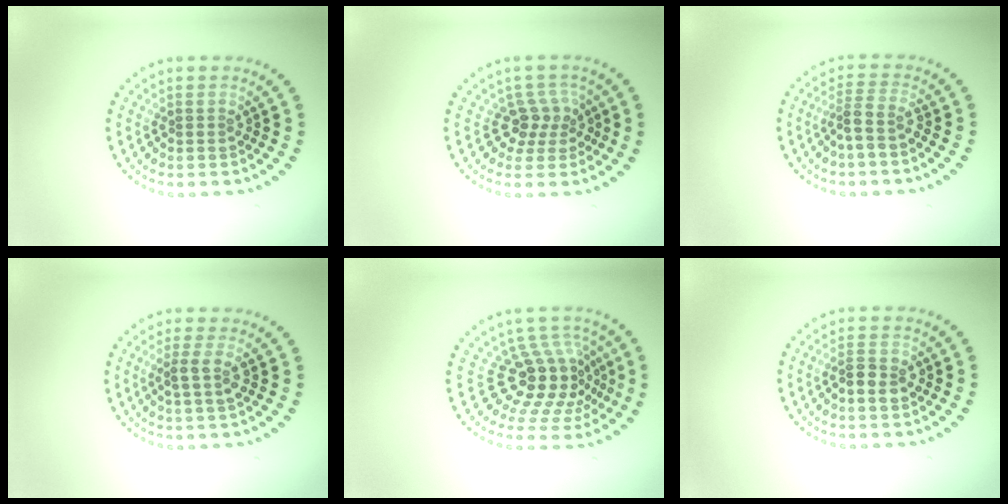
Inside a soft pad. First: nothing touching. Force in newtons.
{"total": 2.6, "press": 2.0, "slide": 1.7}
{"total": 2.3, "press": 1.7, "slide": 1.6}
{"total": 1.8, "press": 1.5, "slide": 1.0}
{"total": 5.4, "press": 3.9, "slide": 3.7}
{"total": 2.1, "press": 2.1, "slide": 0.5}